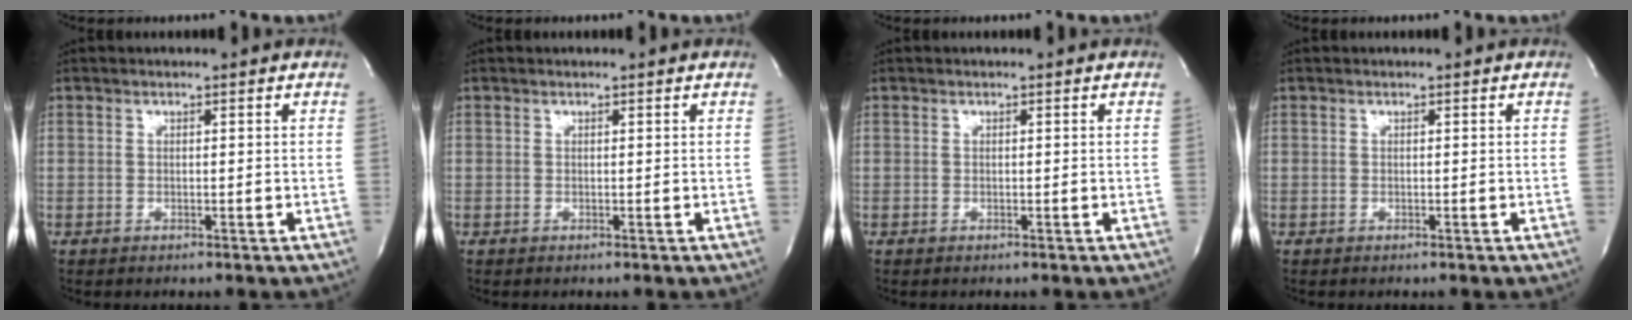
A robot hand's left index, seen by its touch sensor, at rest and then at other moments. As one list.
[{"total": 0.7, "force": [0.7, 0.0, 0.1], "torque": [-0.005, 0.003, 0.006]}, {"total": 0.0}, {"total": 0.0}]